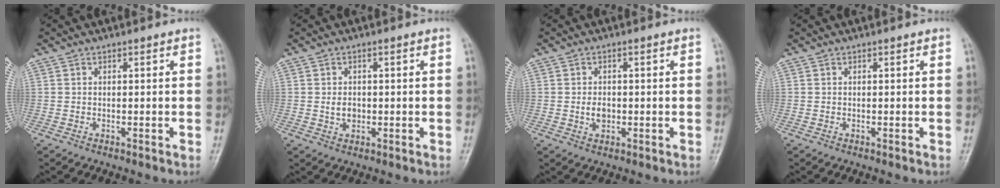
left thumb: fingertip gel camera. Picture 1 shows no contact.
{"total": 2.6, "force": [-0.1, 1.9, 1.7], "torque": [-0.023, 0.001, 0.000]}
{"total": 2.8, "force": [-0.3, 2.0, 2.0], "torque": [-0.028, 0.001, -0.004]}
{"total": 0.0}